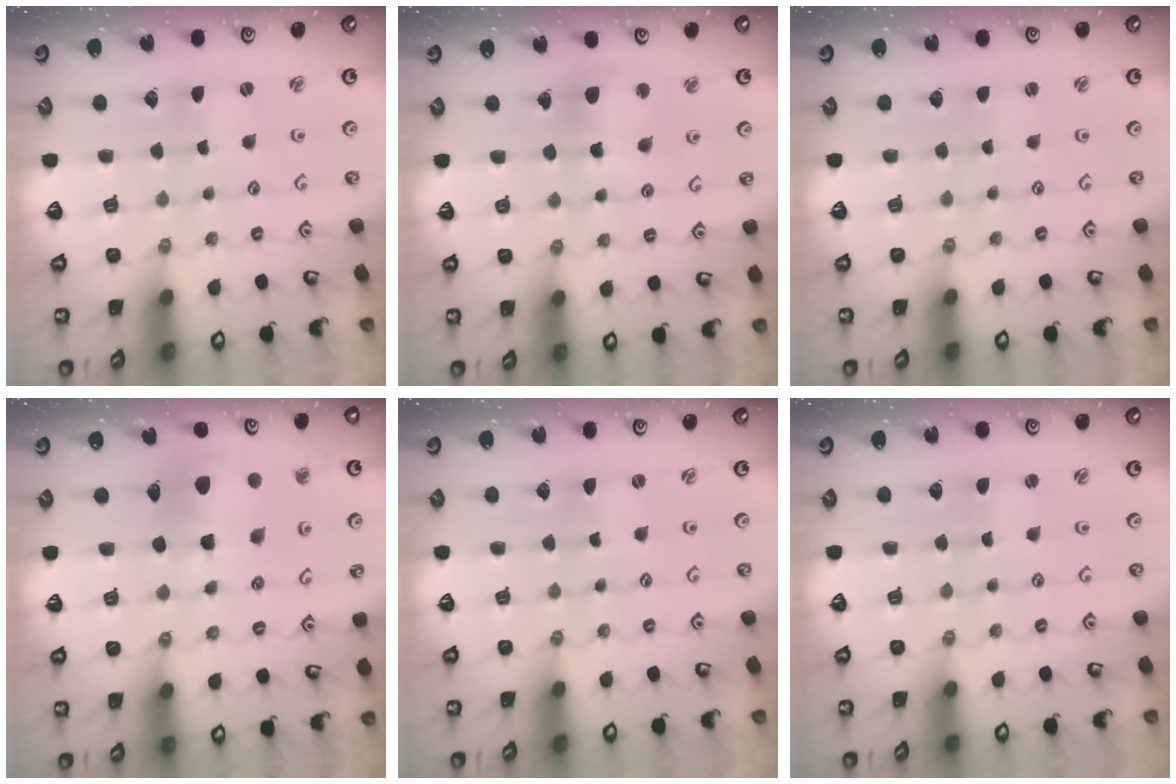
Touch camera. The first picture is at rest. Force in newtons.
{"total": 9.8, "press": 9.7, "slide": 1.0}
{"total": 0.0}
{"total": 12.6, "press": 12.5, "slide": 1.7}
{"total": 0.0}
{"total": 0.7, "press": 0.7, "slide": 0.0}